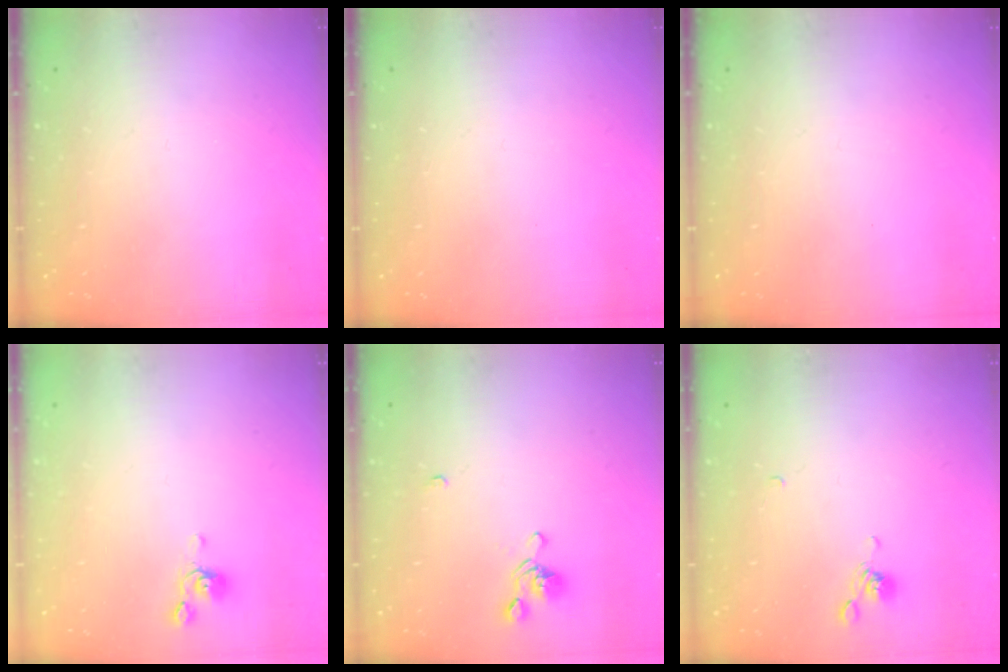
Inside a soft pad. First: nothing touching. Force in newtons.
{"total": 0.0}
{"total": 0.0}
{"total": 1.9, "press": 1.8, "slide": 0.6}
{"total": 1.0, "press": 0.9, "slide": 0.5}
{"total": 6.1, "press": 6.1, "slide": 0.4}